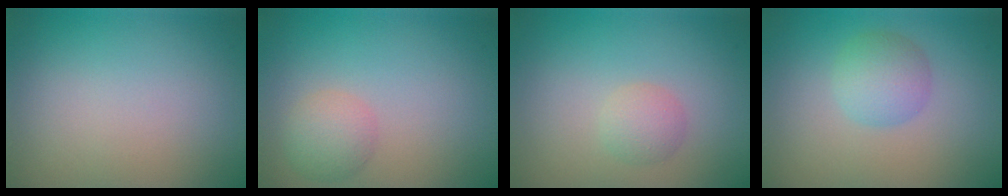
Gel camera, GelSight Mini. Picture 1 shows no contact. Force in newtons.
{"total": 2.4, "press": 2.4, "slide": 0.0}
{"total": 1.8, "press": 1.8, "slide": 0.1}
{"total": 2.9, "press": 2.9, "slide": 0.1}